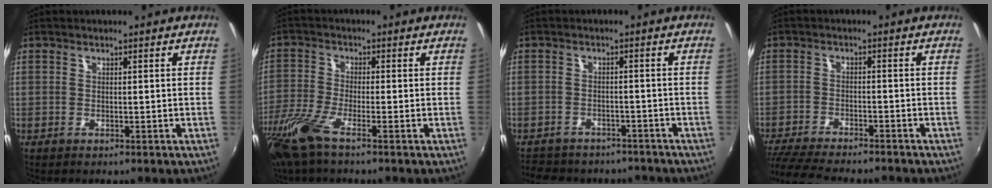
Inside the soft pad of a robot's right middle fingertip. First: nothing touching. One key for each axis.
{"total": 9.0, "fx": -6.2, "fy": 1.4, "fz": 6.4, "tx": -0.156, "ty": -0.031, "tz": -0.127}
{"total": 12.8, "fx": -10.6, "fy": 5.7, "fz": 4.3, "tx": -0.105, "ty": -0.002, "tz": -0.146}
{"total": 13.7, "fx": -12.1, "fy": 2.5, "fz": 5.9, "tx": -0.137, "ty": -0.030, "tz": -0.200}